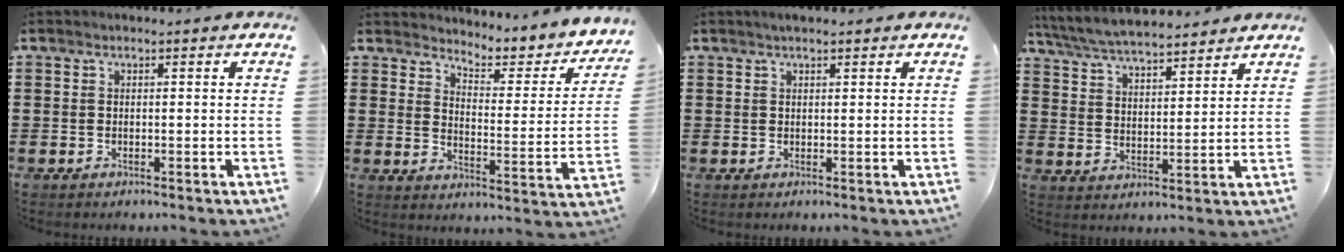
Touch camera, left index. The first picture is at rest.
{"total": 3.6, "force": [3.5, 0.2, 1.0], "torque": [-0.038, -0.035, 0.049]}
{"total": 1.2, "force": [0.9, 0.2, 0.7], "torque": [-0.014, 0.002, 0.017]}
{"total": 6.1, "force": [5.9, 0.6, 1.6], "torque": [-0.055, -0.026, 0.106]}